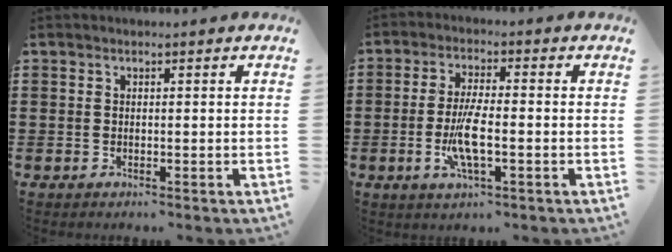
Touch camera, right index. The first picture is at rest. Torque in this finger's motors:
{"motor_torque": [1.83, 0.30, 0.33, 0.18]}